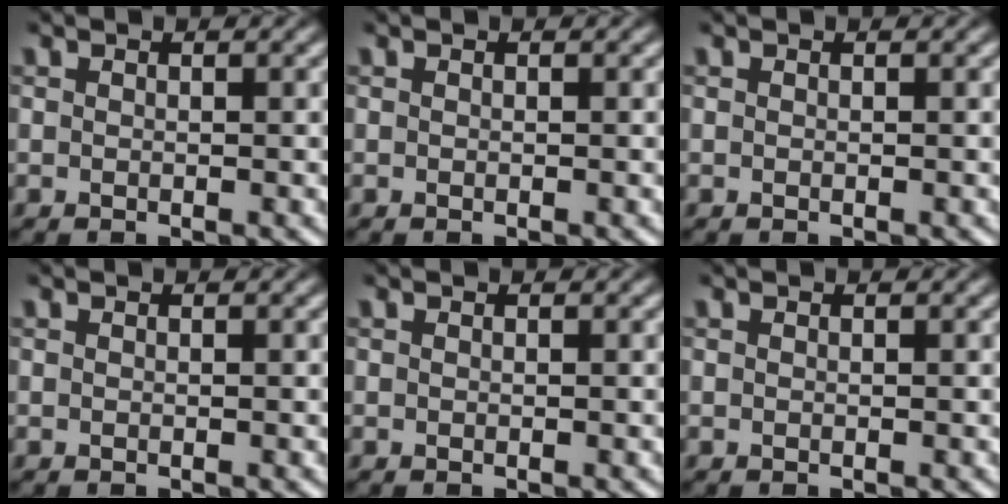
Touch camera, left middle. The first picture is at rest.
{"total": 0.0}
{"total": 0.0}
{"total": 0.0}
{"total": 0.0}
{"total": 0.0}